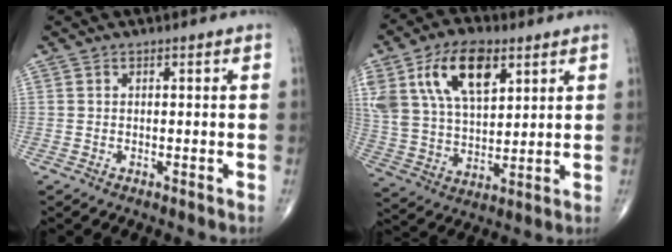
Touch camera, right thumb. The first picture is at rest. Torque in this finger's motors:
{"motor_torque": [1.22, 3.03, 1.64, 0.86, 0.18]}